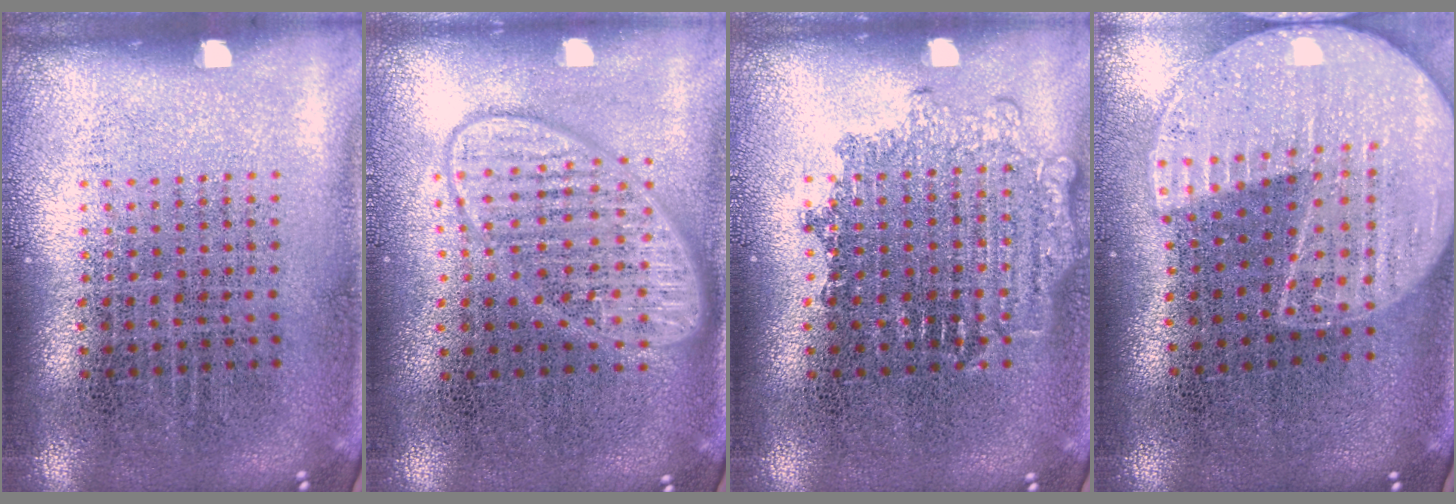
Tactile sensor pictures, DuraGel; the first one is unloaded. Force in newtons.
{"total": 2.8, "press": 2.8, "slide": 0.5}
{"total": 2.0, "press": 1.9, "slide": 0.4}
{"total": 2.1, "press": 1.9, "slide": 0.9}